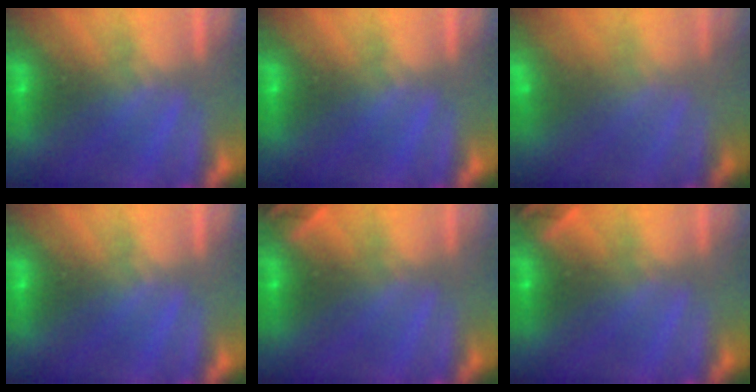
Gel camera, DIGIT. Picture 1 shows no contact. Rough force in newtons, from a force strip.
{"total": 0.0}
{"total": 2.9}
{"total": 0.0}
{"total": 2.0}
{"total": 2.0}